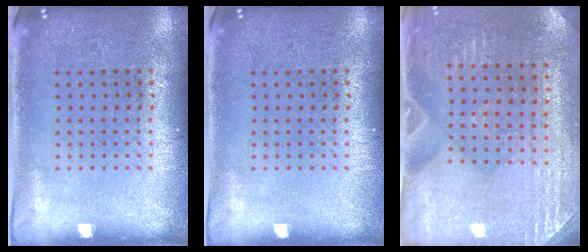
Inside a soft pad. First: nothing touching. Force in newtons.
{"total": 0.0}
{"total": 3.0, "press": 2.9, "slide": 0.7}